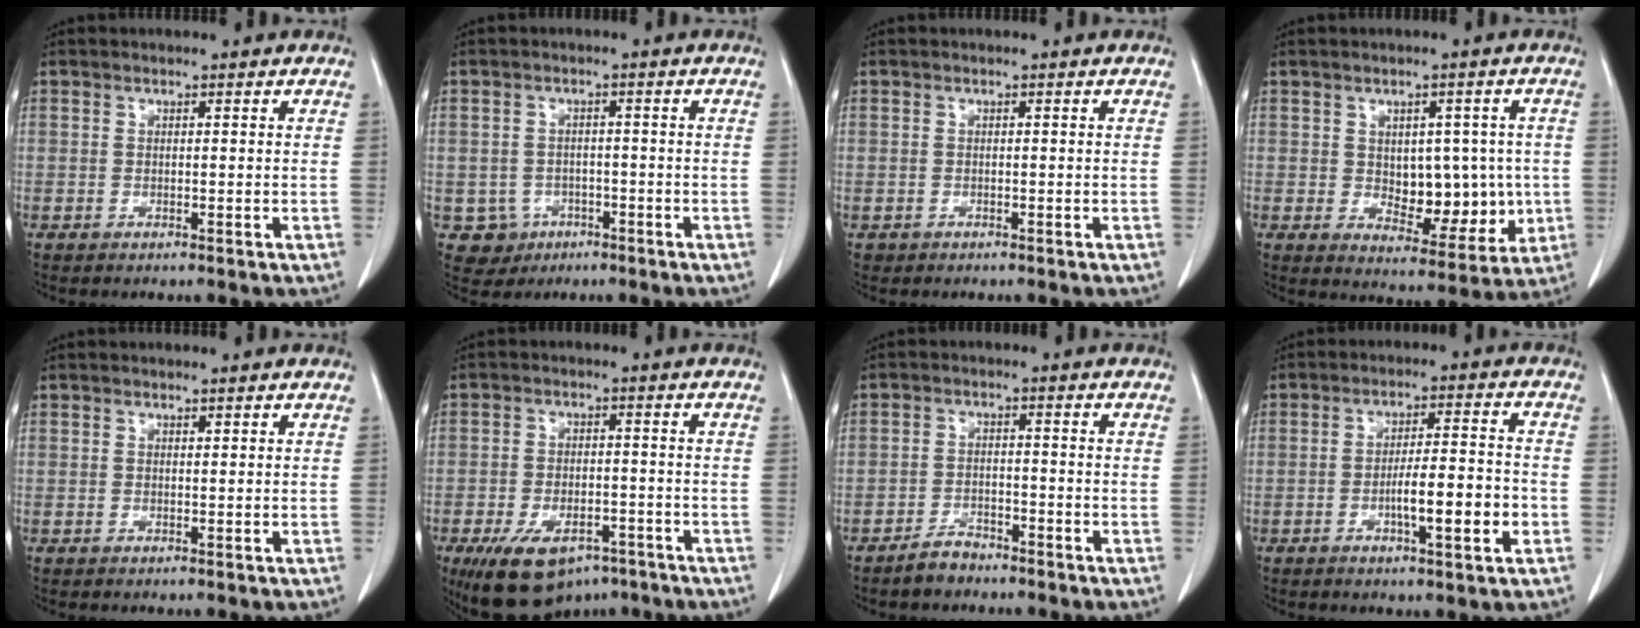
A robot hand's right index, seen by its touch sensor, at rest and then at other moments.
{"total": 4.5, "force": [-1.7, 4.1, 0.2], "torque": [0.002, 0.011, -0.020]}
{"total": 0.6, "force": [-0.4, 0.5, -0.1], "torque": [-0.007, 0.003, -0.006]}
{"total": 9.3, "force": [-0.1, 5.7, 7.4], "torque": [-0.081, 0.008, 0.017]}
{"total": 0.0}
{"total": 12.2, "force": [-8.1, 6.2, 6.7], "torque": [-0.116, -0.002, -0.124]}
{"total": 3.4, "force": [-3.0, 1.4, 0.9], "torque": [-0.019, 0.004, -0.051]}
{"total": 8.3, "force": [-2.5, 1.1, 7.8], "torque": [-0.127, 0.006, -0.040]}